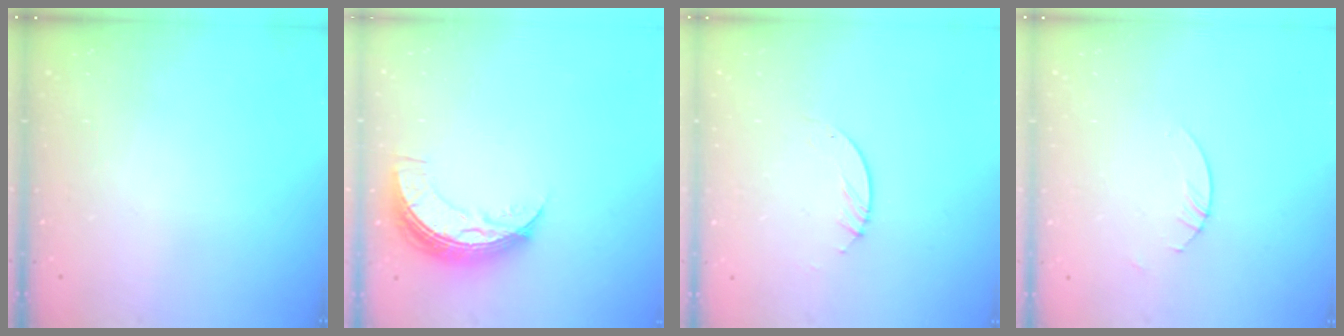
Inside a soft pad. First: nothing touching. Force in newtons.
{"total": 9.8, "press": 9.8, "slide": 0.7}
{"total": 3.1, "press": 3.1, "slide": 0.3}
{"total": 2.7, "press": 2.7, "slide": 0.2}